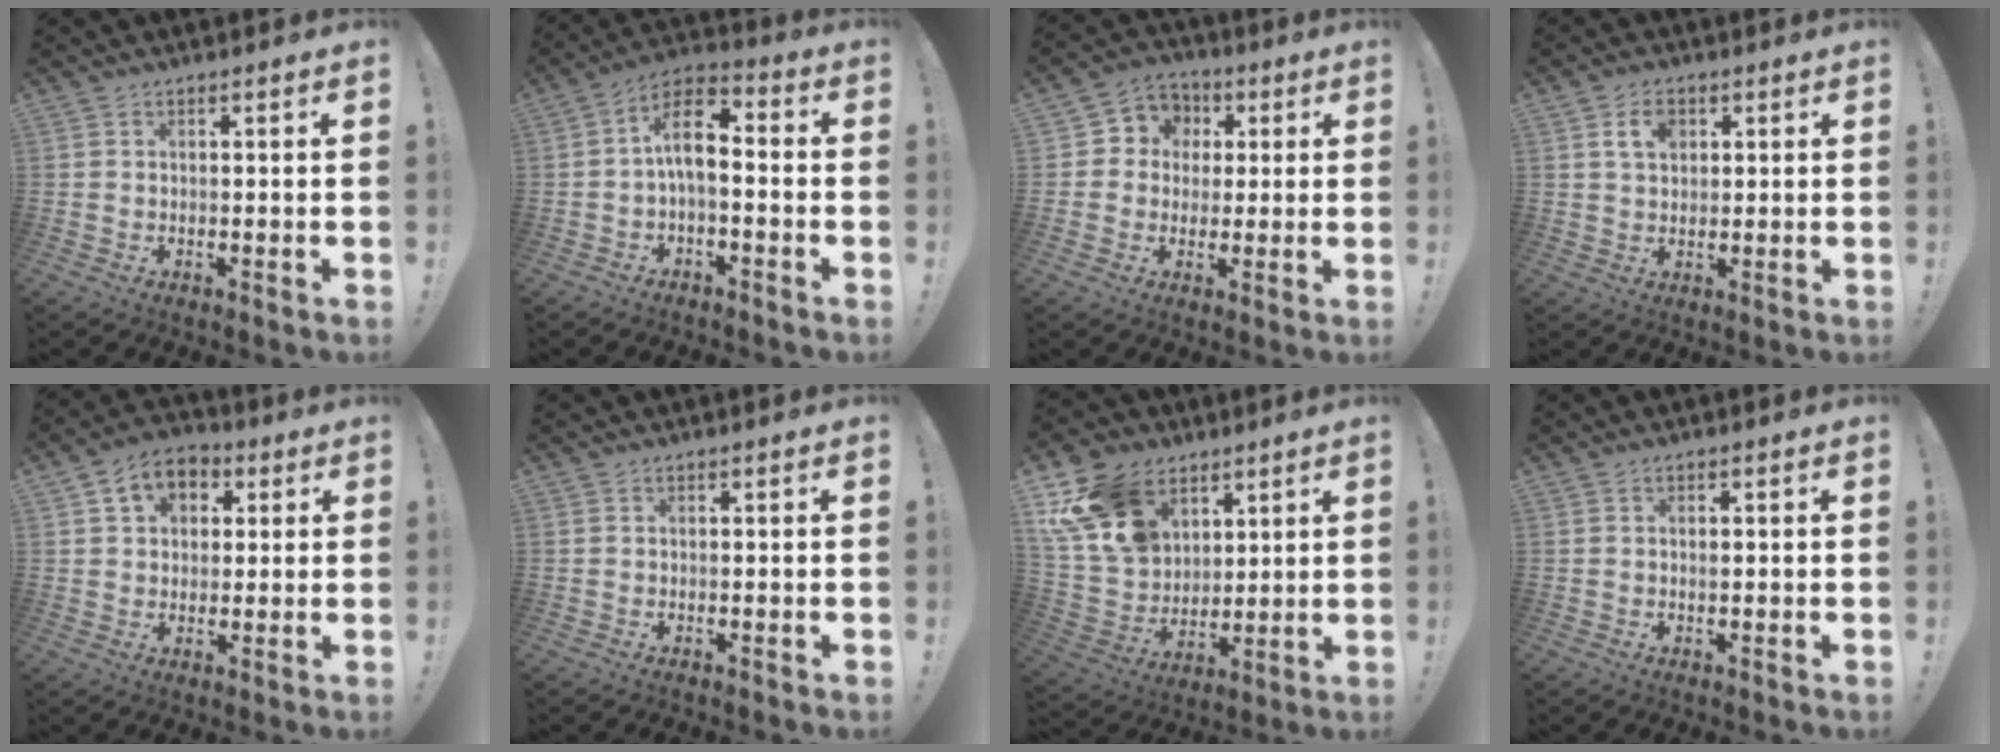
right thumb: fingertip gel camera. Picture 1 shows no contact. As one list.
[{"total": 9.5, "force": [0.0, 4.8, 8.2], "torque": [-0.136, 0.008, 0.001]}, {"total": 7.5, "force": [0.0, 7.2, 2.0], "torque": [-0.027, 0.009, 0.008]}, {"total": 5.9, "force": [2.2, 4.0, 3.7], "torque": [-0.053, 0.001, 0.037]}, {"total": 8.6, "force": [3.1, 6.8, 4.3], "torque": [-0.070, -0.001, 0.061]}, {"total": 0.0}, {"total": 18.4, "force": [9.8, 13.0, 8.6], "torque": [-0.177, -0.043, 0.197]}, {"total": 0.6, "force": [0.0, 0.4, 0.4], "torque": [0.000, 0.000, -0.002]}]